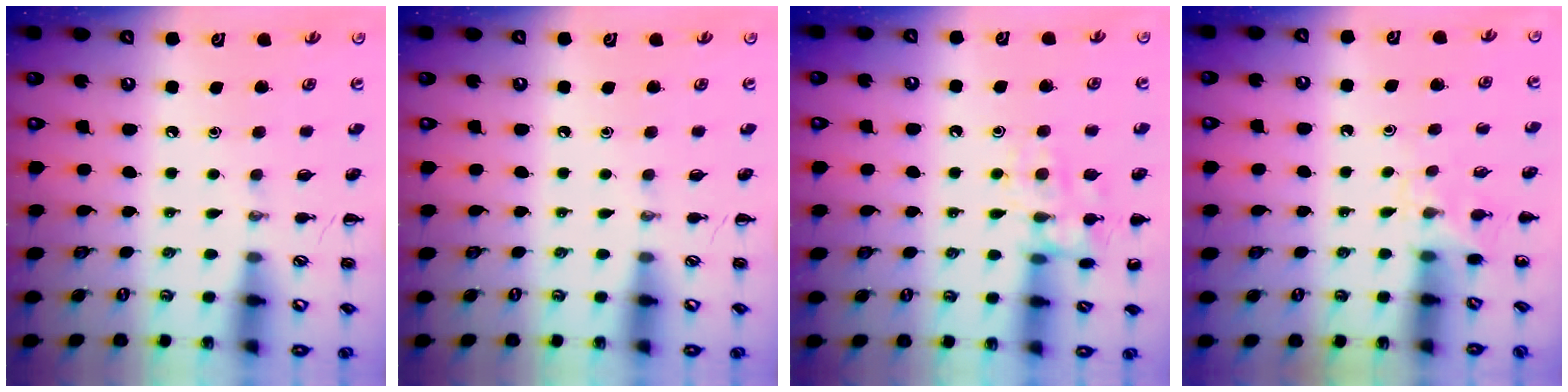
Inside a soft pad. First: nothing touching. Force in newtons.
{"total": 0.0}
{"total": 11.8, "press": 11.7, "slide": 0.6}
{"total": 4.1, "press": 3.8, "slide": 1.7}